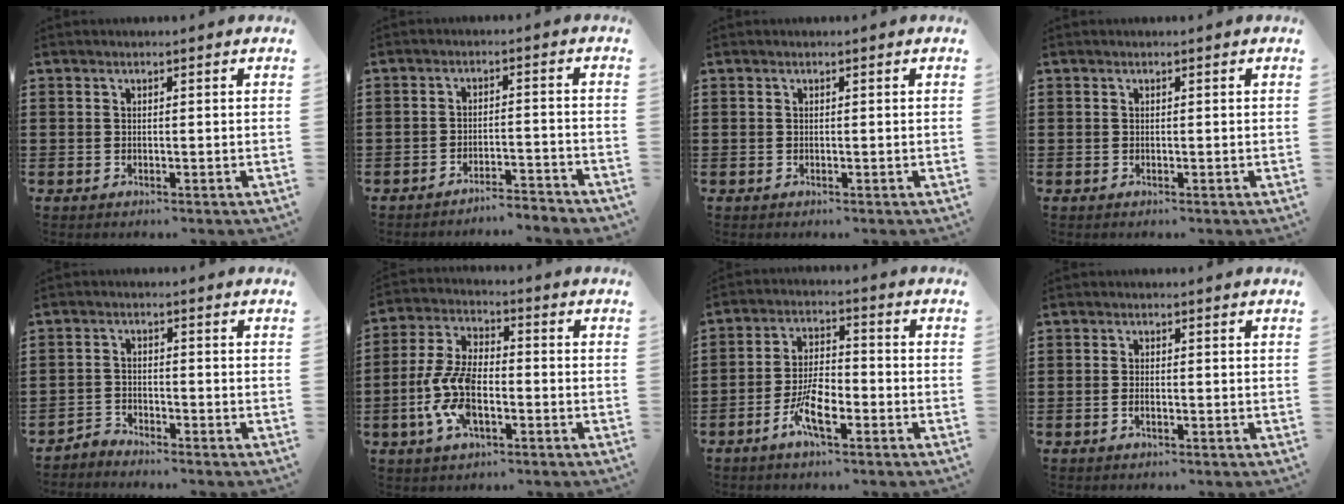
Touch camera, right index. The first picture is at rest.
{"total": 3.6, "force": [-3.6, -0.2, 0.4], "torque": [-0.012, -0.001, -0.077]}
{"total": 0.0}
{"total": 0.0}
{"total": 2.7, "force": [-2.7, 0.1, -0.2], "torque": [-0.005, 0.003, -0.058]}
{"total": 9.6, "force": [-2.8, 4.6, 7.9], "torque": [-0.189, -0.005, -0.057]}
{"total": 6.9, "force": [-3.6, 2.4, 5.4], "torque": [-0.119, 0.000, -0.070]}
{"total": 0.9, "force": [-0.4, 0.1, 0.8], "torque": [-0.018, -0.009, -0.004]}